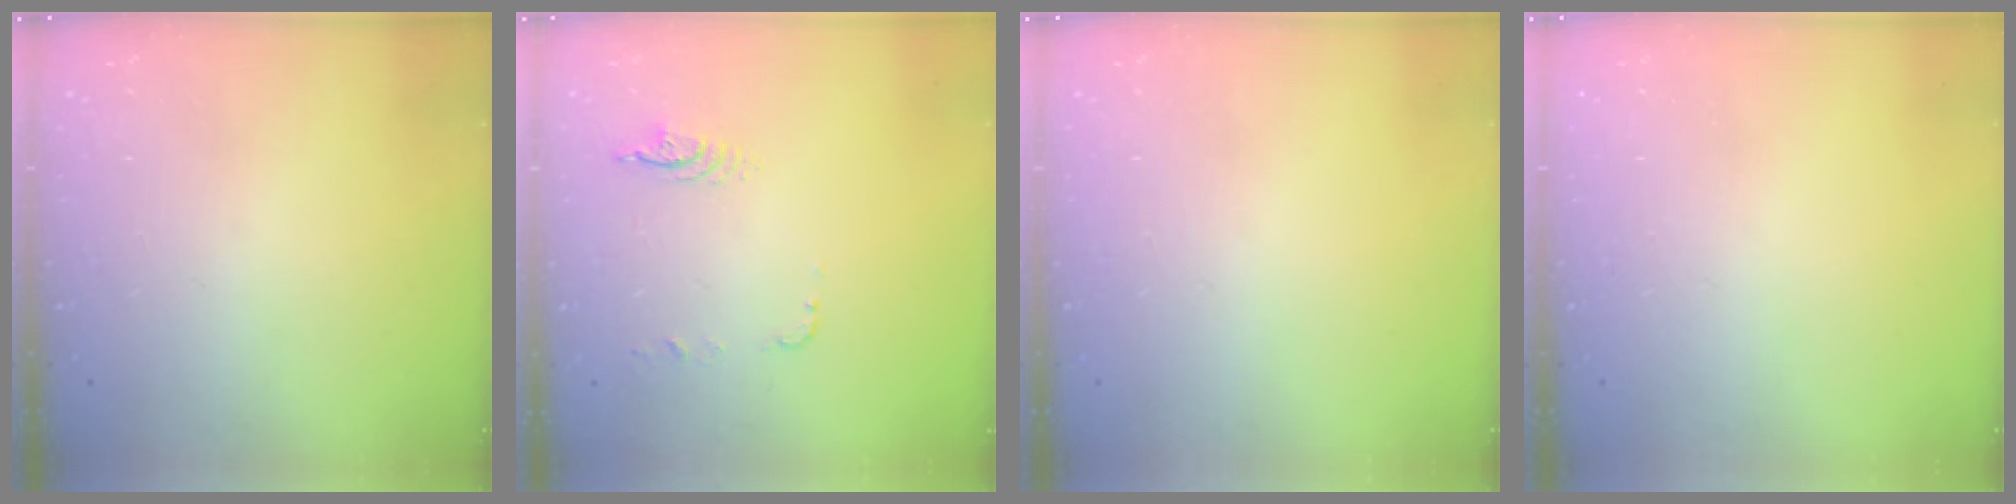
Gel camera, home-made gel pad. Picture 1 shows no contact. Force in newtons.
{"total": 5.2, "press": 5.1, "slide": 1.1}
{"total": 0.0}
{"total": 0.0}